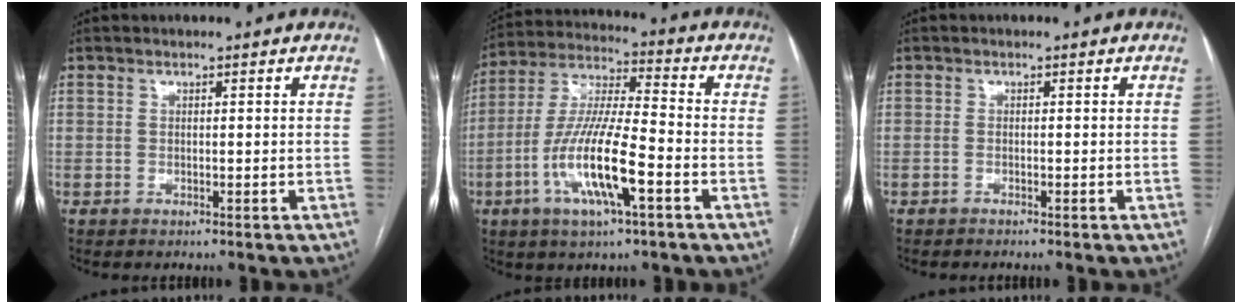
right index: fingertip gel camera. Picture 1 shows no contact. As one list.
[{"total": 14.4, "force": [-5.2, 2.0, 13.3], "torque": [-0.270, -0.006, -0.096]}, {"total": 0.6, "force": [-0.6, -0.1, 0.2], "torque": [-0.005, 0.000, -0.011]}]